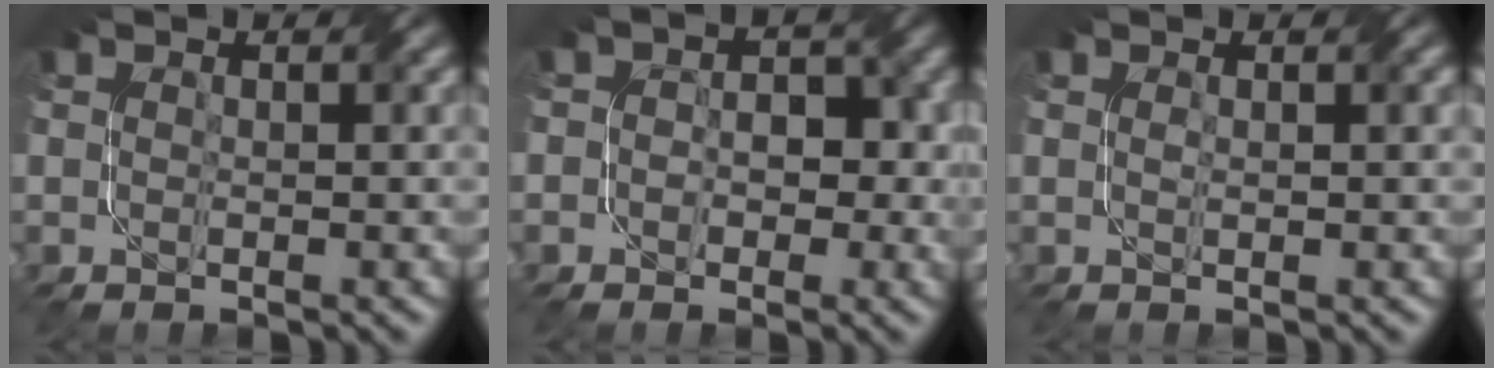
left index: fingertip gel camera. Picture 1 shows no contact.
{"total": 4.2, "force": [0.1, 3.2, 2.6], "torque": [-0.008, 0.006, -0.016]}
{"total": 0.7, "force": [0.3, 0.1, 0.6], "torque": [-0.011, 0.003, 0.005]}